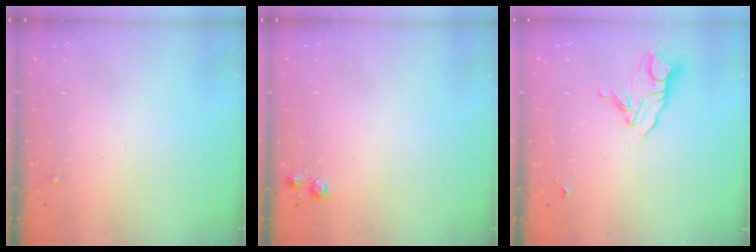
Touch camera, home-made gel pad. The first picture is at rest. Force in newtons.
{"total": 4.4, "press": 4.4, "slide": 0.7}
{"total": 9.9, "press": 9.8, "slide": 0.8}